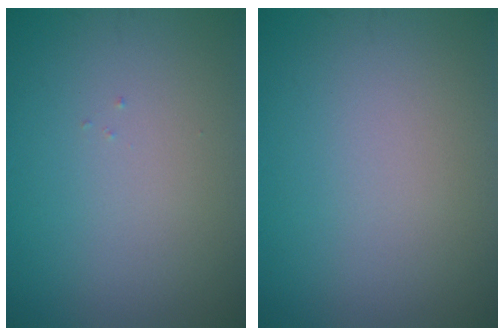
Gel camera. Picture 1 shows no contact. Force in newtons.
{"total": 0.0}